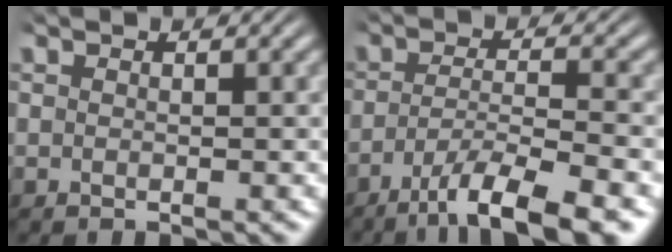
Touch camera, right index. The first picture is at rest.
{"total": 7.7, "force": [-5.4, 1.8, 5.2], "torque": [-0.085, -0.018, -0.079]}